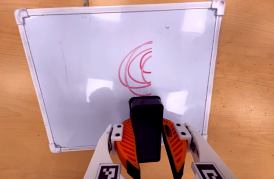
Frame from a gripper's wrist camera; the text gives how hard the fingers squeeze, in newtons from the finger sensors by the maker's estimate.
{"total": 10.9, "left": 10.5, "right": 11.2}